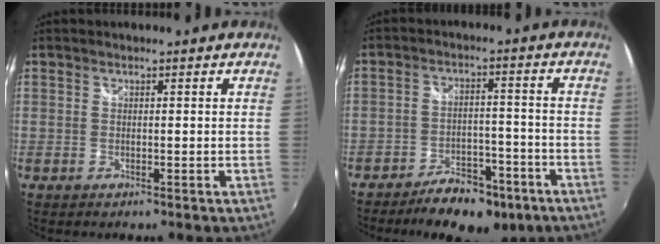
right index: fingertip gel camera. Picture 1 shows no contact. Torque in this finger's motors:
{"motor_torque": [0.40, -0.29, 0.16, -0.06]}